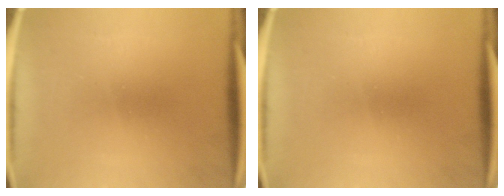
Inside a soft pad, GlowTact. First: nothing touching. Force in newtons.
{"total": 0.0}